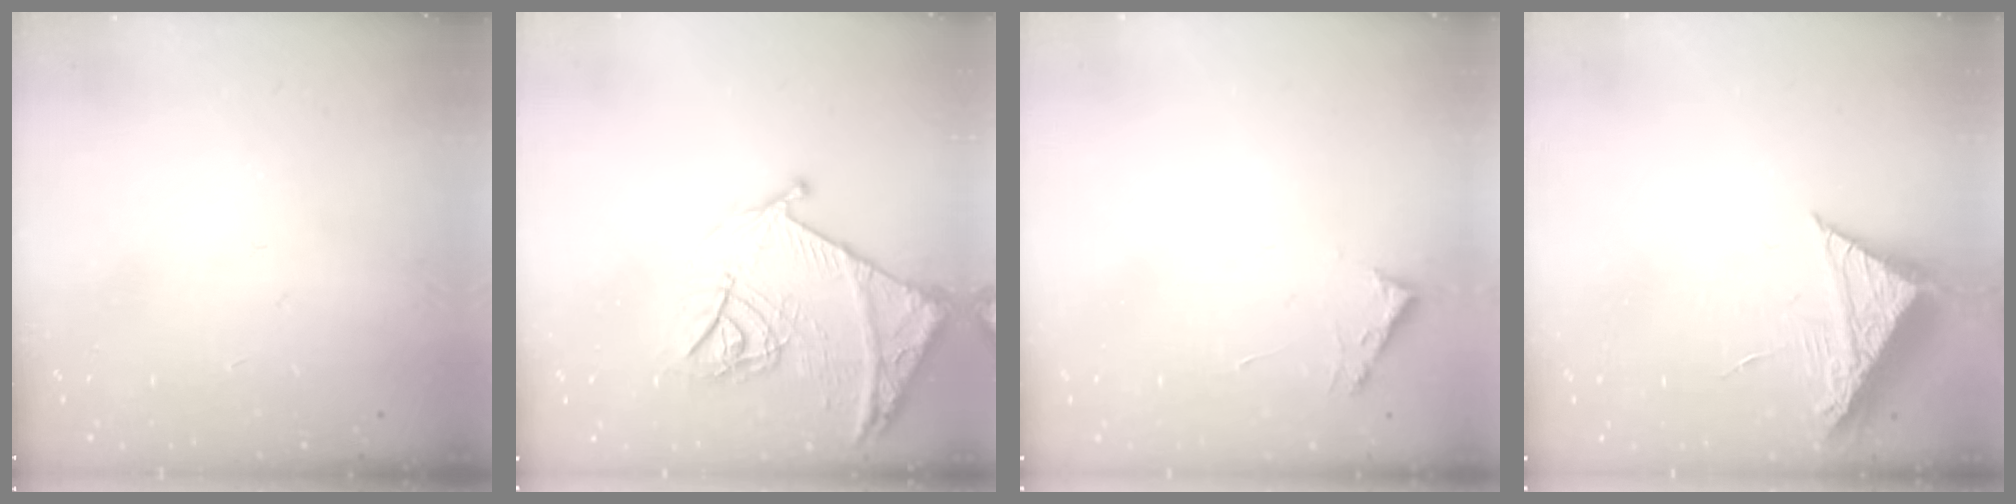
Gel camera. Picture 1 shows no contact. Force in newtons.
{"total": 15.9, "press": 15.8, "slide": 1.6}
{"total": 2.7, "press": 2.7, "slide": 0.3}
{"total": 9.4, "press": 9.4, "slide": 0.5}